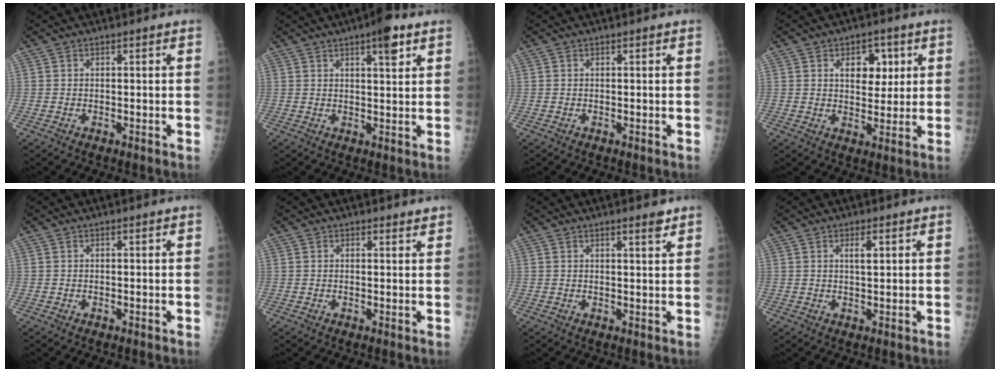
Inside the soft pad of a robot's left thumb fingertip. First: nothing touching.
{"total": 5.7, "force": [3.2, 1.5, 4.5], "torque": [-0.056, -0.013, 0.043]}
{"total": 0.0}
{"total": 7.4, "force": [2.6, 4.9, 4.9], "torque": [-0.028, -0.009, 0.037]}
{"total": 0.0}
{"total": 1.1, "force": [1.0, 0.4, 0.1], "torque": [0.004, -0.007, 0.007]}
{"total": 2.3, "force": [1.8, 0.3, 1.4], "torque": [-0.017, -0.013, 0.026]}
{"total": 2.2, "force": [1.0, 0.6, 1.8], "torque": [-0.027, -0.002, 0.017]}